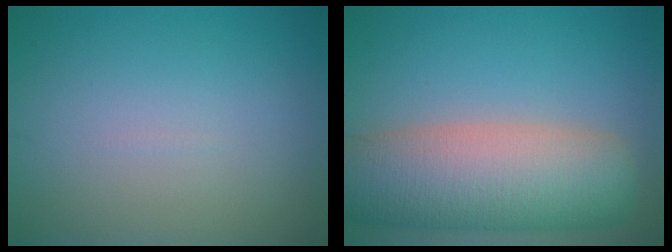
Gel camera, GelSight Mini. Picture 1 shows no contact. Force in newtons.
{"total": 10.5, "press": 10.4, "slide": 0.5}